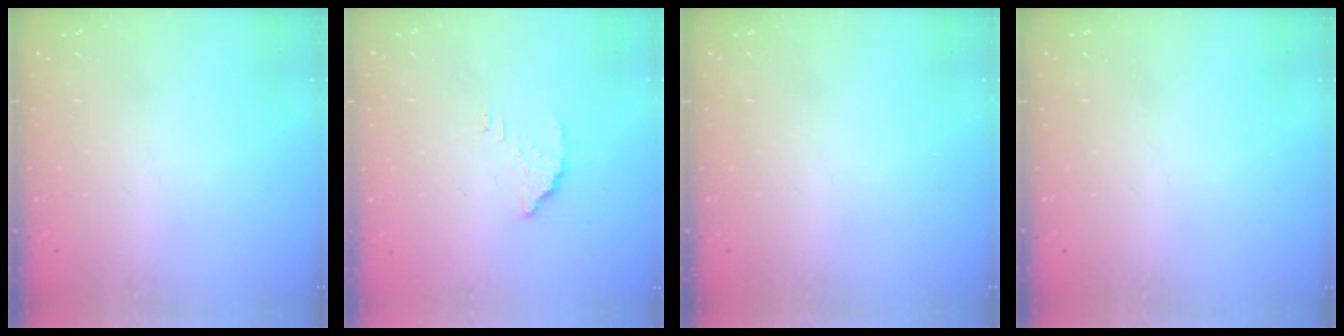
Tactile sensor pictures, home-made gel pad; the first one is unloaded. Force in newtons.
{"total": 3.1, "press": 3.1, "slide": 0.4}
{"total": 0.0}
{"total": 0.0}